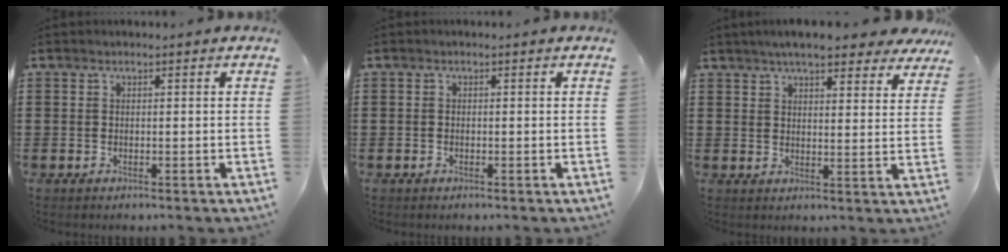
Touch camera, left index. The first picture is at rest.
{"total": 0.6, "force": [-0.5, 0.3, 0.1], "torque": [-0.005, -0.001, -0.010]}
{"total": 6.5, "force": [5.7, 0.8, 2.9], "torque": [-0.067, -0.011, 0.102]}